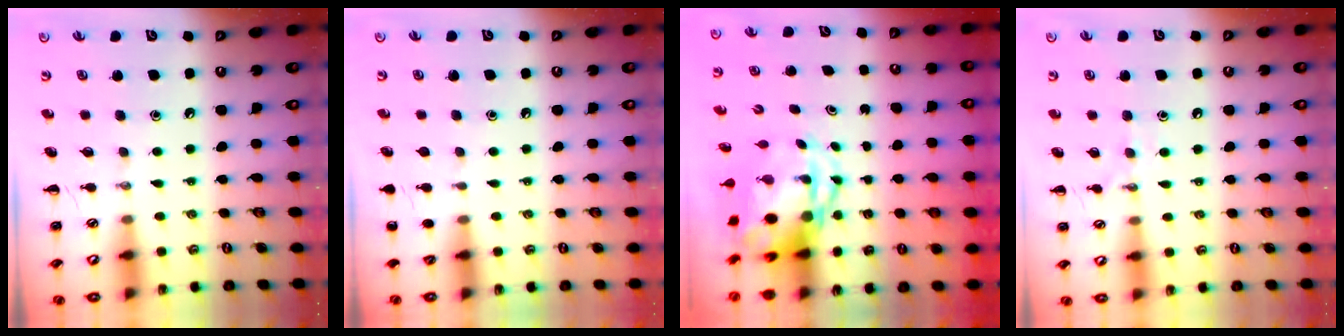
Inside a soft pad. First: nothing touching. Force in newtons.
{"total": 1.2, "press": 1.2, "slide": 0.1}
{"total": 5.1, "press": 4.9, "slide": 1.4}
{"total": 6.6, "press": 6.4, "slide": 1.6}